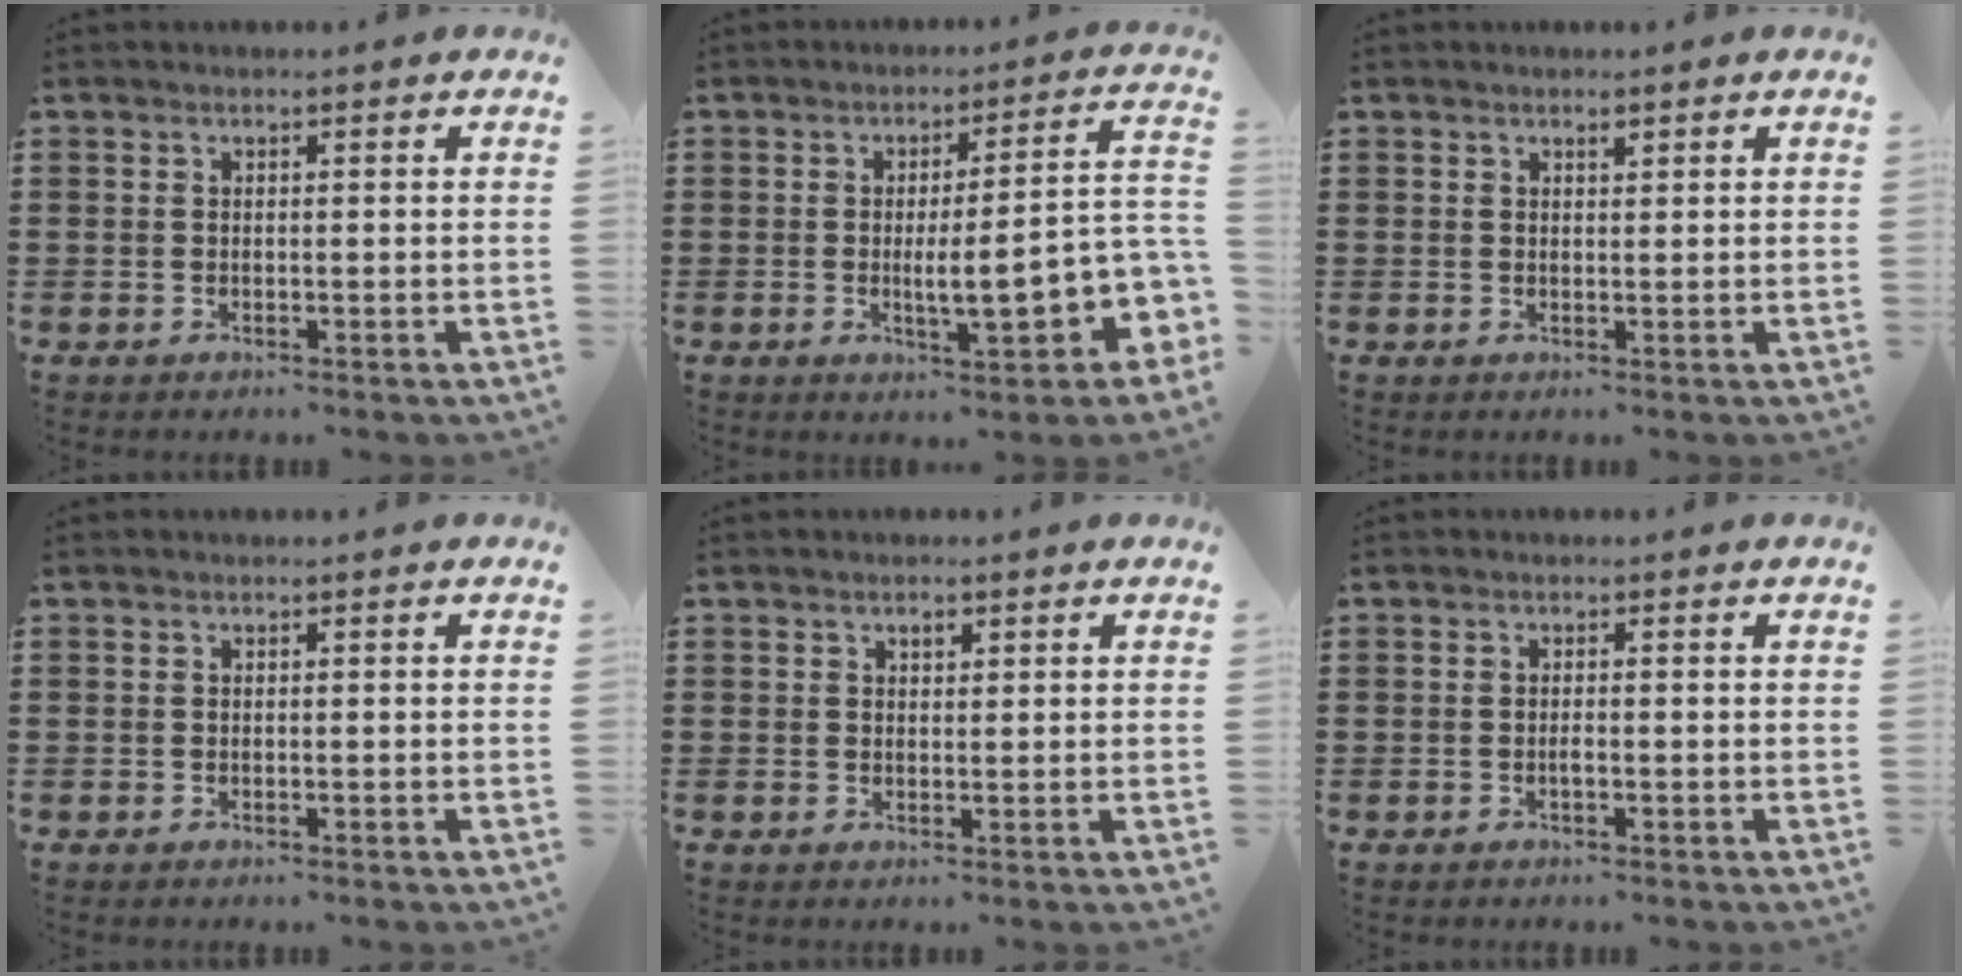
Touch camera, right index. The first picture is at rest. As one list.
[{"total": 9.9, "force": [-2.2, 2.4, 9.3], "torque": [-0.122, -0.015, -0.039]}, {"total": 0.8, "force": [0.6, 0.3, 0.3], "torque": [-0.008, 0.000, 0.012]}, {"total": 0.0}, {"total": 1.1, "force": [0.6, 0.6, 0.6], "torque": [-0.014, 0.004, 0.011]}, {"total": 0.9, "force": [-0.4, 0.0, 0.8], "torque": [-0.017, -0.004, -0.006]}]